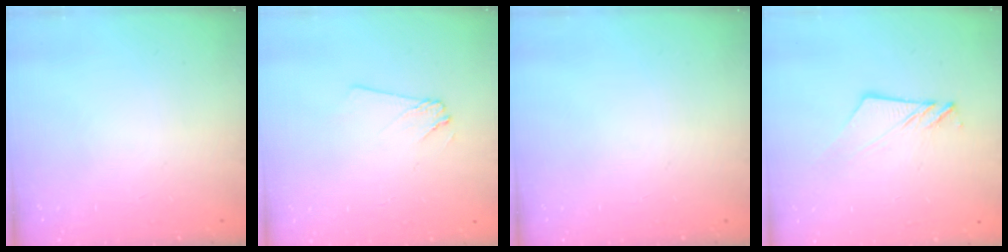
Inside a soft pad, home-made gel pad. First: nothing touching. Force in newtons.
{"total": 3.0, "press": 3.0, "slide": 0.4}
{"total": 0.0}
{"total": 7.5, "press": 7.5, "slide": 0.3}